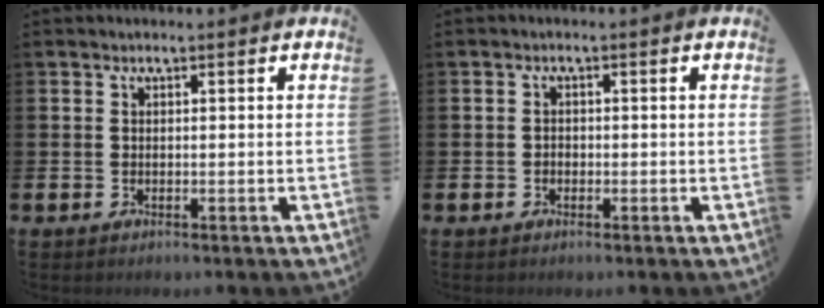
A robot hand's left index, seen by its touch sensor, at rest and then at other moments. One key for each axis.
{"total": 0.9, "fx": -0.4, "fy": 0.7, "fz": 0.2, "tx": -0.008, "ty": 0.006, "tz": -0.009}